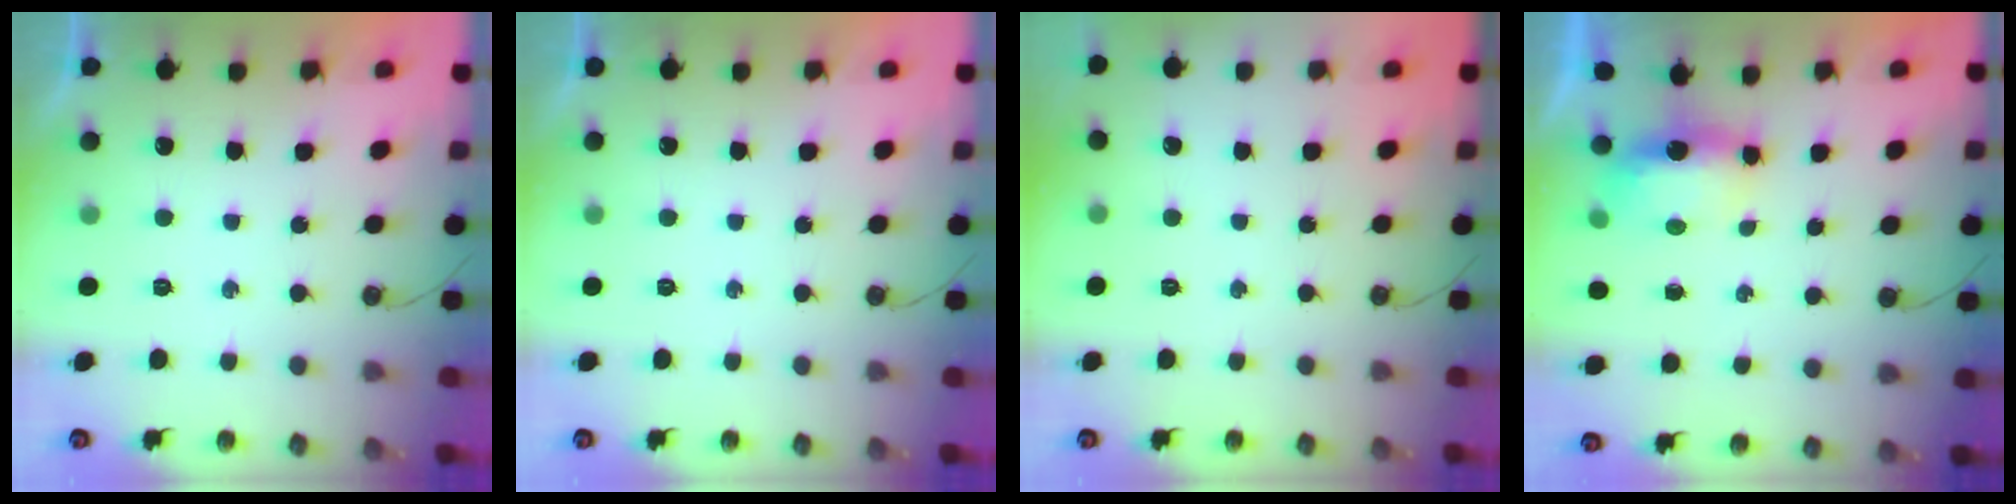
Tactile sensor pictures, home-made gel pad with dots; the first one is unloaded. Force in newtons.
{"total": 0.0}
{"total": 0.0}
{"total": 8.2, "press": 6.6, "slide": 4.9}